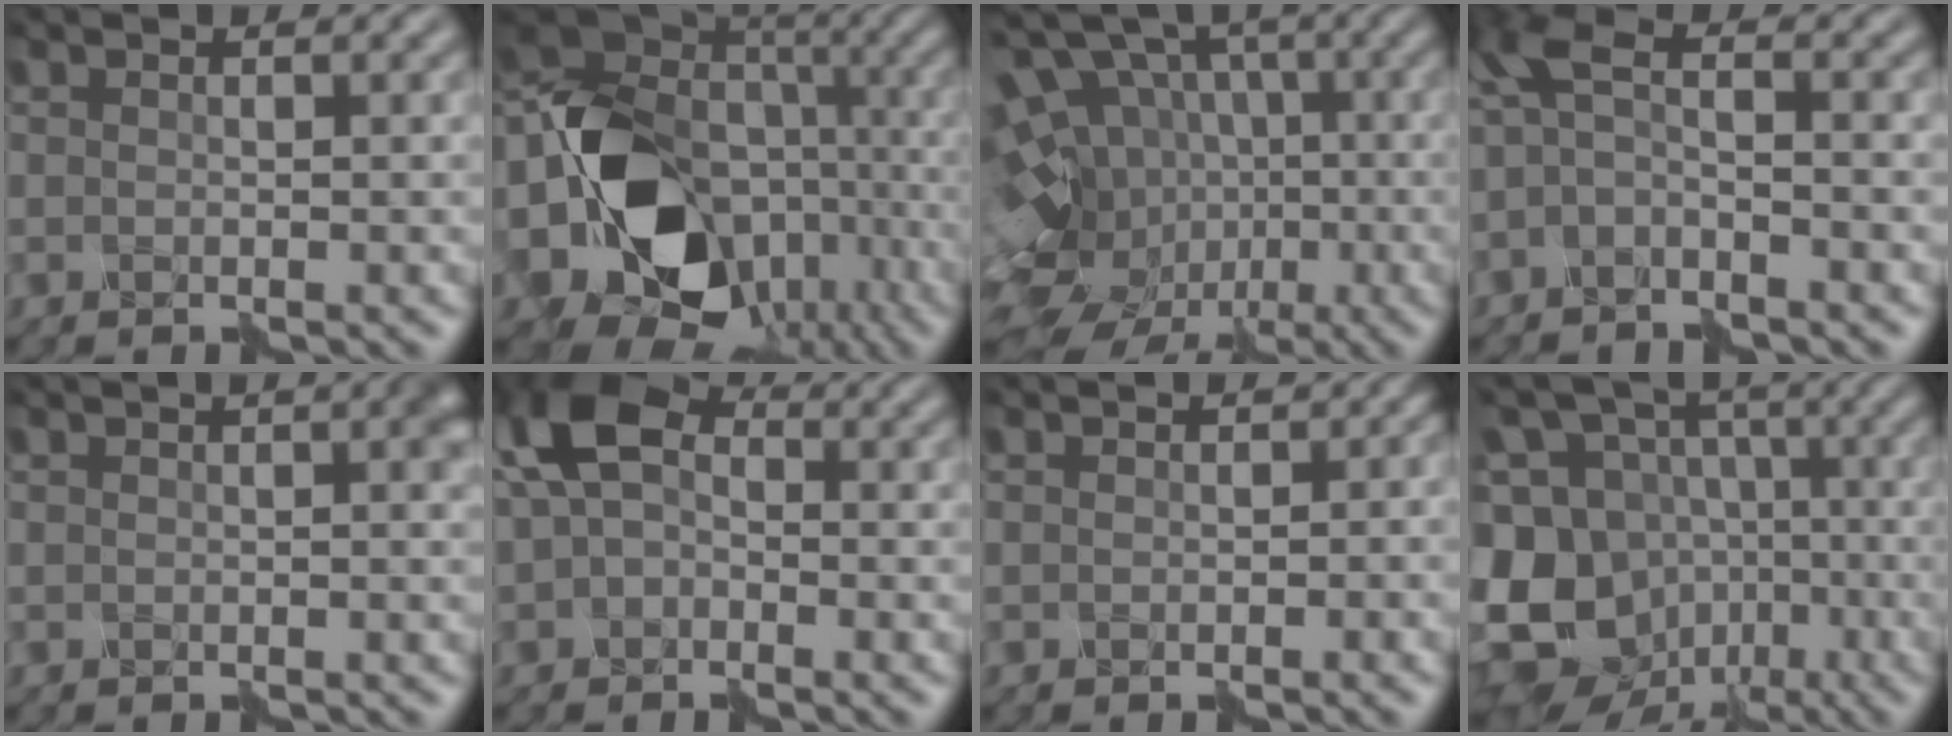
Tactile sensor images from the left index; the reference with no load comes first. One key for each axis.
{"total": 16.7, "fx": -4.2, "fy": 13.5, "fz": 9.0, "tx": -0.179, "ty": -0.038, "tz": -0.058}
{"total": 15.0, "fx": -3.0, "fy": 12.0, "fz": 8.5, "tx": -0.179, "ty": 0.021, "tz": -0.045}
{"total": 2.8, "fx": -1.3, "fy": 0.7, "fz": 2.4, "tx": -0.065, "ty": 0.019, "tz": -0.031}
{"total": 1.2, "fx": -0.1, "fy": 0.0, "fz": 1.2, "tx": -0.019, "ty": 0.011, "tz": 0.002}
{"total": 6.2, "fx": 0.7, "fy": 4.4, "fz": 4.3, "tx": -0.093, "ty": 0.028, "tz": 0.005}
{"total": 1.3, "fx": -0.3, "fy": 1.0, "fz": 0.8, "tx": -0.002, "ty": 0.011, "tz": -0.007}
{"total": 15.0, "fx": -5.0, "fy": 12.8, "fz": 6.0, "tx": -0.163, "ty": 0.007, "tz": -0.077}